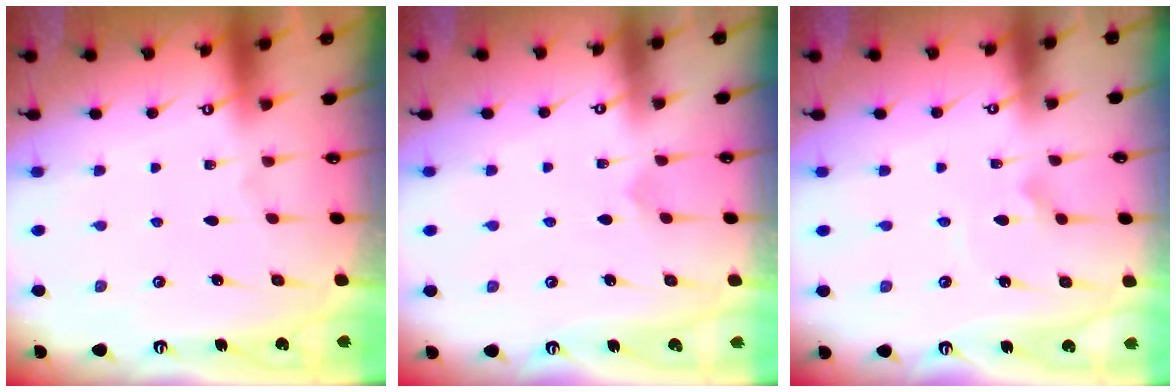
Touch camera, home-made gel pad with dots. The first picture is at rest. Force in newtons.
{"total": 2.8, "press": 2.8, "slide": 0.3}
{"total": 2.2, "press": 2.2, "slide": 0.1}